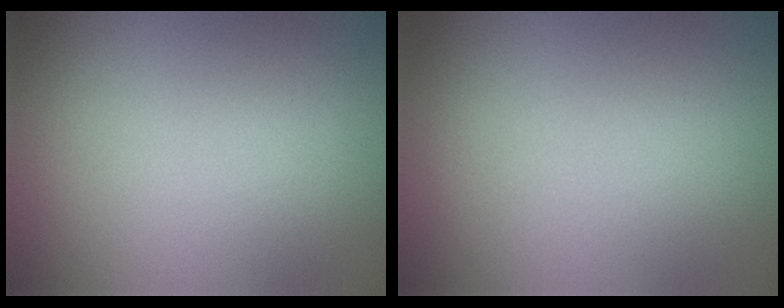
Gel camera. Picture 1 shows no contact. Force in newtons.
{"total": 0.0}